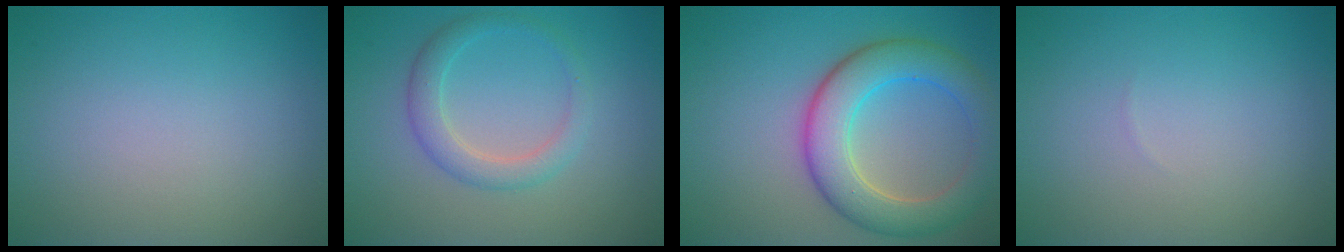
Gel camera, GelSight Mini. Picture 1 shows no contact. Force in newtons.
{"total": 2.7, "press": 2.7, "slide": 0.1}
{"total": 6.9, "press": 6.9, "slide": 0.4}
{"total": 0.0}